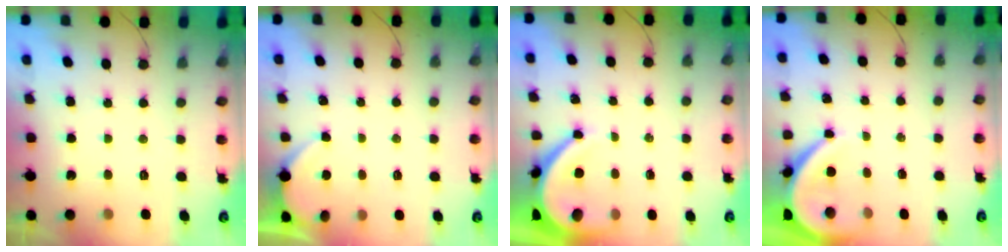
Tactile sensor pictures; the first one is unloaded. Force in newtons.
{"total": 3.1, "press": 3.1, "slide": 0.2}
{"total": 8.8, "press": 8.7, "slide": 1.2}
{"total": 6.8, "press": 6.8, "slide": 0.6}